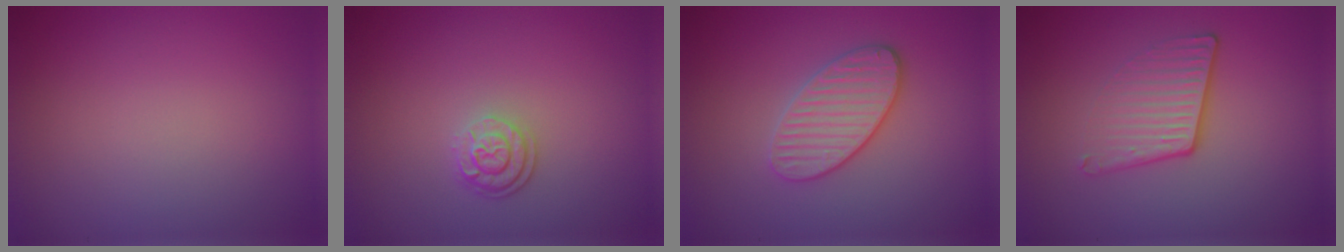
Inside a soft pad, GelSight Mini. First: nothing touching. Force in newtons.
{"total": 2.5, "press": 1.9, "slide": 1.6}
{"total": 3.7, "press": 3.5, "slide": 1.2}
{"total": 4.0, "press": 2.7, "slide": 2.9}